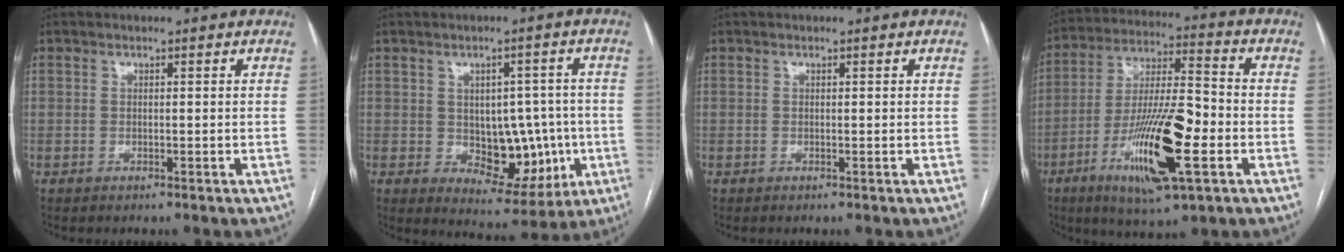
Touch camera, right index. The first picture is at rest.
{"total": 10.1, "force": [-1.1, 6.3, 7.8], "torque": [-0.092, 0.014, 0.004]}
{"total": 0.0}
{"total": 17.5, "force": [-6.1, 3.1, 16.2], "torque": [-0.306, -0.012, -0.101]}